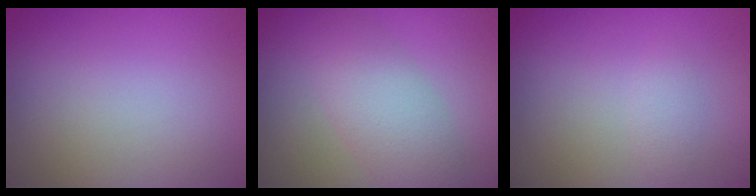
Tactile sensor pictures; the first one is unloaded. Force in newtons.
{"total": 4.3, "press": 4.3, "slide": 0.1}
{"total": 1.1, "press": 1.1, "slide": 0.0}